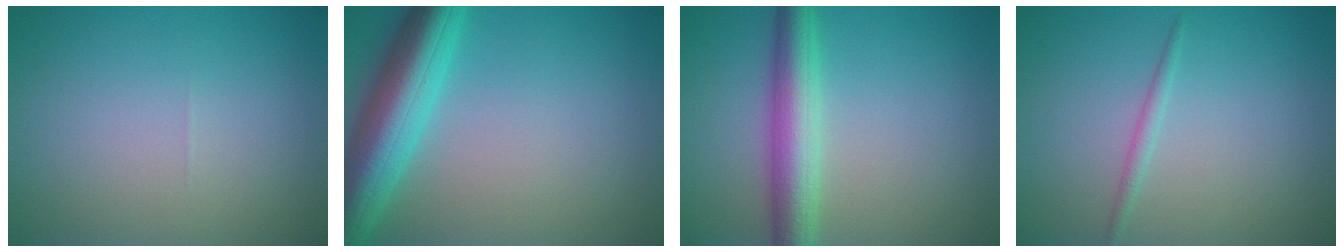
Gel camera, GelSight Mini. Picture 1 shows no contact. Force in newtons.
{"total": 8.3, "press": 8.2, "slide": 0.4}
{"total": 5.2, "press": 5.2, "slide": 0.2}
{"total": 1.0, "press": 1.0, "slide": 0.0}